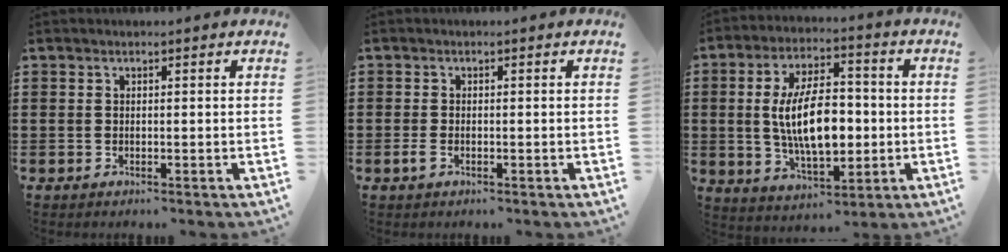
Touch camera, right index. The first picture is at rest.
{"total": 1.1, "force": [-0.5, 0.4, 0.9], "torque": [-0.025, -0.006, -0.011]}
{"total": 11.9, "force": [-0.3, 5.8, 10.3], "torque": [-0.190, -0.004, -0.012]}